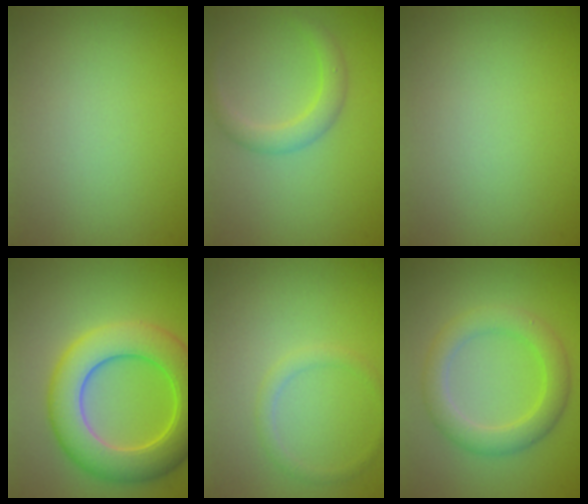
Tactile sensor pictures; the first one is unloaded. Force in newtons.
{"total": 2.3, "press": 2.3, "slide": 0.0}
{"total": 0.0}
{"total": 8.6, "press": 8.6, "slide": 0.2}
{"total": 1.3, "press": 1.3, "slide": 0.0}
{"total": 4.0, "press": 4.0, "slide": 0.3}